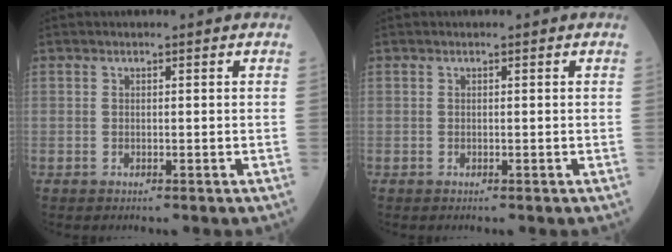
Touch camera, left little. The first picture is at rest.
{"total": 0.0}